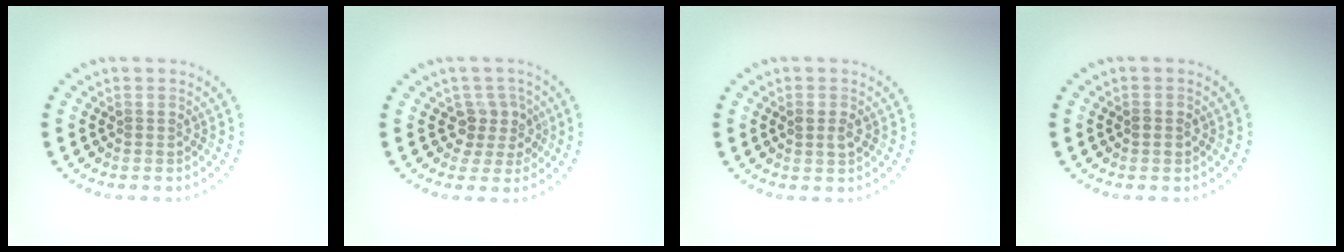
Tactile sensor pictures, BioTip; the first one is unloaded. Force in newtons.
{"total": 2.7, "press": 2.1, "slide": 1.6}
{"total": 1.4, "press": 1.4, "slide": 0.2}
{"total": 0.9, "press": 0.9, "slide": 0.0}